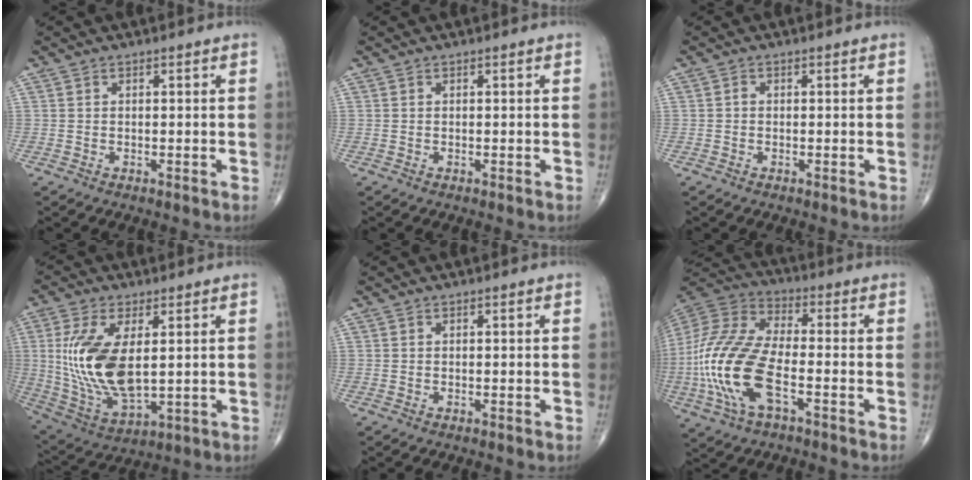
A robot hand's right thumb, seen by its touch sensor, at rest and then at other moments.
{"total": 0.0}
{"total": 0.6, "force": [-0.1, 0.4, 0.3], "torque": [-0.003, 0.001, -0.006]}
{"total": 17.0, "force": [2.1, 8.0, 14.8], "torque": [-0.302, -0.019, 0.056]}
{"total": 0.0}
{"total": 20.0, "force": [-5.5, 8.9, 17.0], "torque": [-0.385, 0.019, -0.103]}